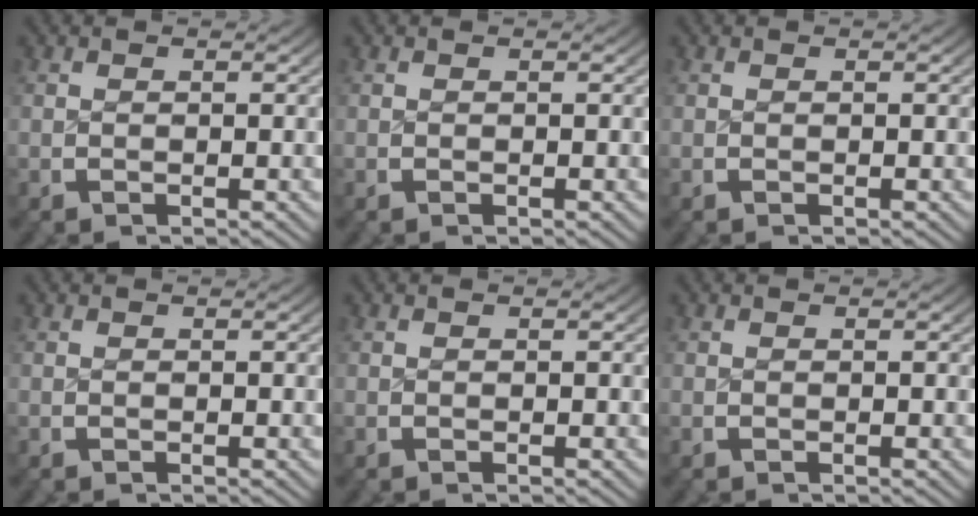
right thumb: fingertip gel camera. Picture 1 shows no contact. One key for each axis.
{"total": 0.0}
{"total": 0.0}
{"total": 0.0}
{"total": 0.0}
{"total": 0.0}